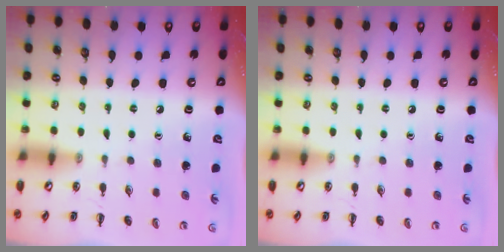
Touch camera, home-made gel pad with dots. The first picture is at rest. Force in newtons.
{"total": 0.0}